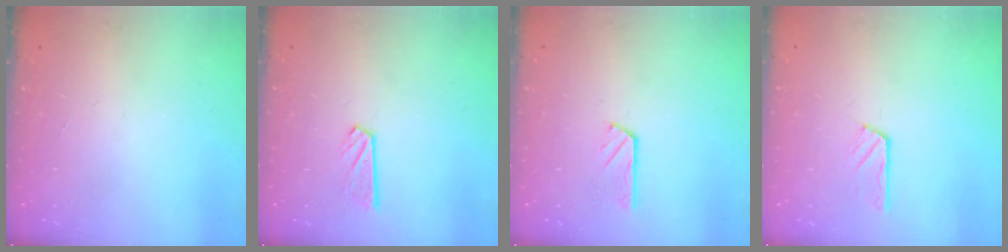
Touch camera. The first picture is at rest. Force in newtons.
{"total": 4.7, "press": 4.7, "slide": 0.4}
{"total": 2.9, "press": 2.9, "slide": 0.1}
{"total": 2.9, "press": 2.8, "slide": 0.4}